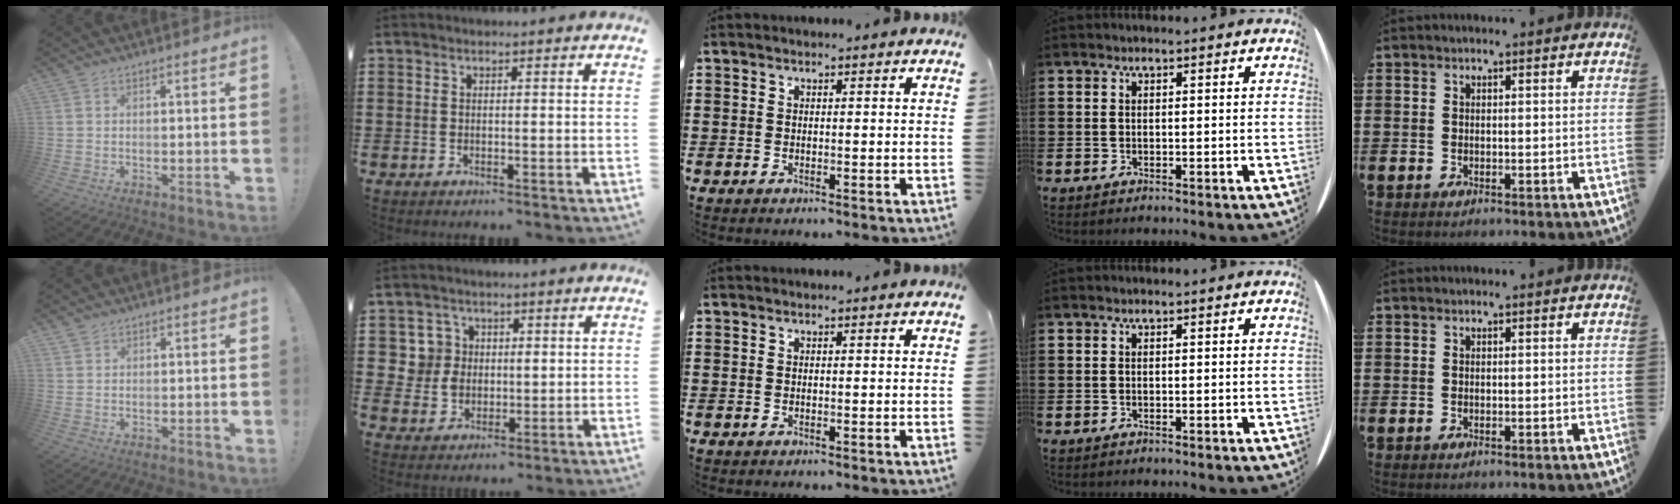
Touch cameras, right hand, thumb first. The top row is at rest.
{"thumb": {"total": 1.2, "force": [1.1, 0.6, 0.0], "torque": [0.004, -0.004, 0.020]}, "index": {"total": 5.3, "force": [1.2, 4.9, 1.4], "torque": [-0.051, 0.017, 0.022]}}